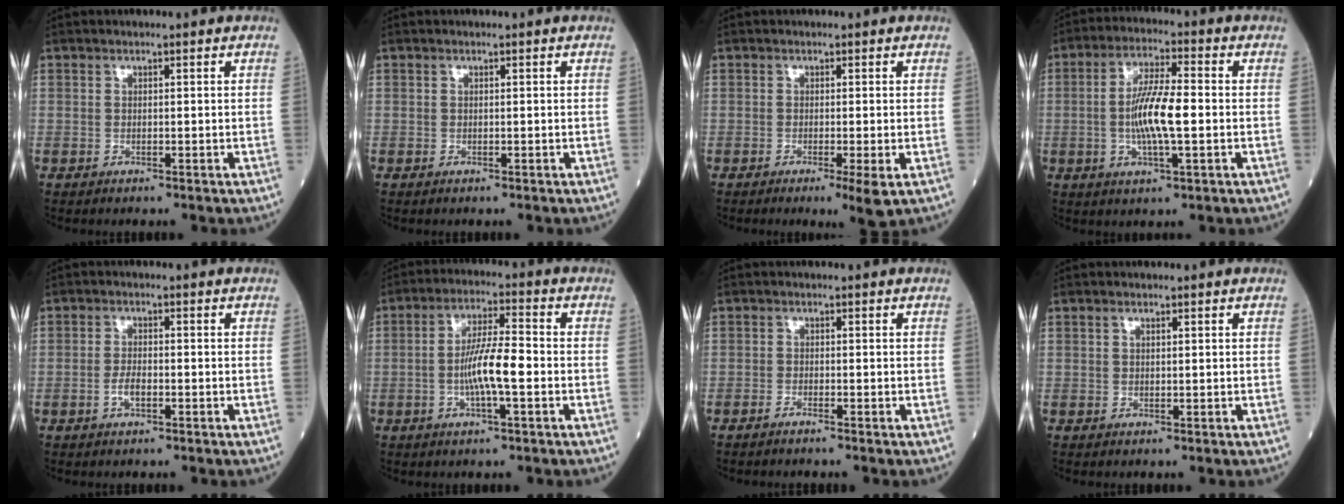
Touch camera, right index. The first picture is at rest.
{"total": 0.0}
{"total": 3.2, "force": [-1.3, 0.0, 2.9], "torque": [-0.035, -0.011, -0.018]}
{"total": 9.2, "force": [-0.9, 1.6, 9.0], "torque": [-0.173, 0.001, -0.019]}
{"total": 2.4, "force": [-0.9, 0.8, 2.0], "torque": [-0.041, 0.001, -0.016]}
{"total": 8.0, "force": [-1.5, 1.0, 7.8], "torque": [-0.149, 0.004, -0.033]}
{"total": 0.9, "force": [-0.8, -0.1, 0.4], "torque": [-0.009, 0.000, -0.015]}
{"total": 0.8, "force": [0.4, 0.3, 0.6], "torque": [-0.013, 0.001, 0.008]}